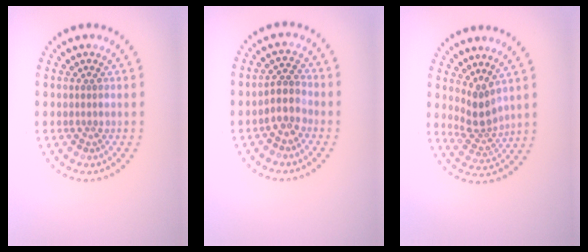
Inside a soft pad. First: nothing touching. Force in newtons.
{"total": 2.6, "press": 2.2, "slide": 1.4}
{"total": 2.7, "press": 1.9, "slide": 1.9}